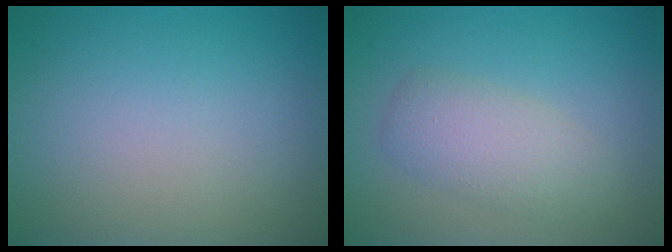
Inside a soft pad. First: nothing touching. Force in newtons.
{"total": 3.3, "press": 3.3, "slide": 0.0}